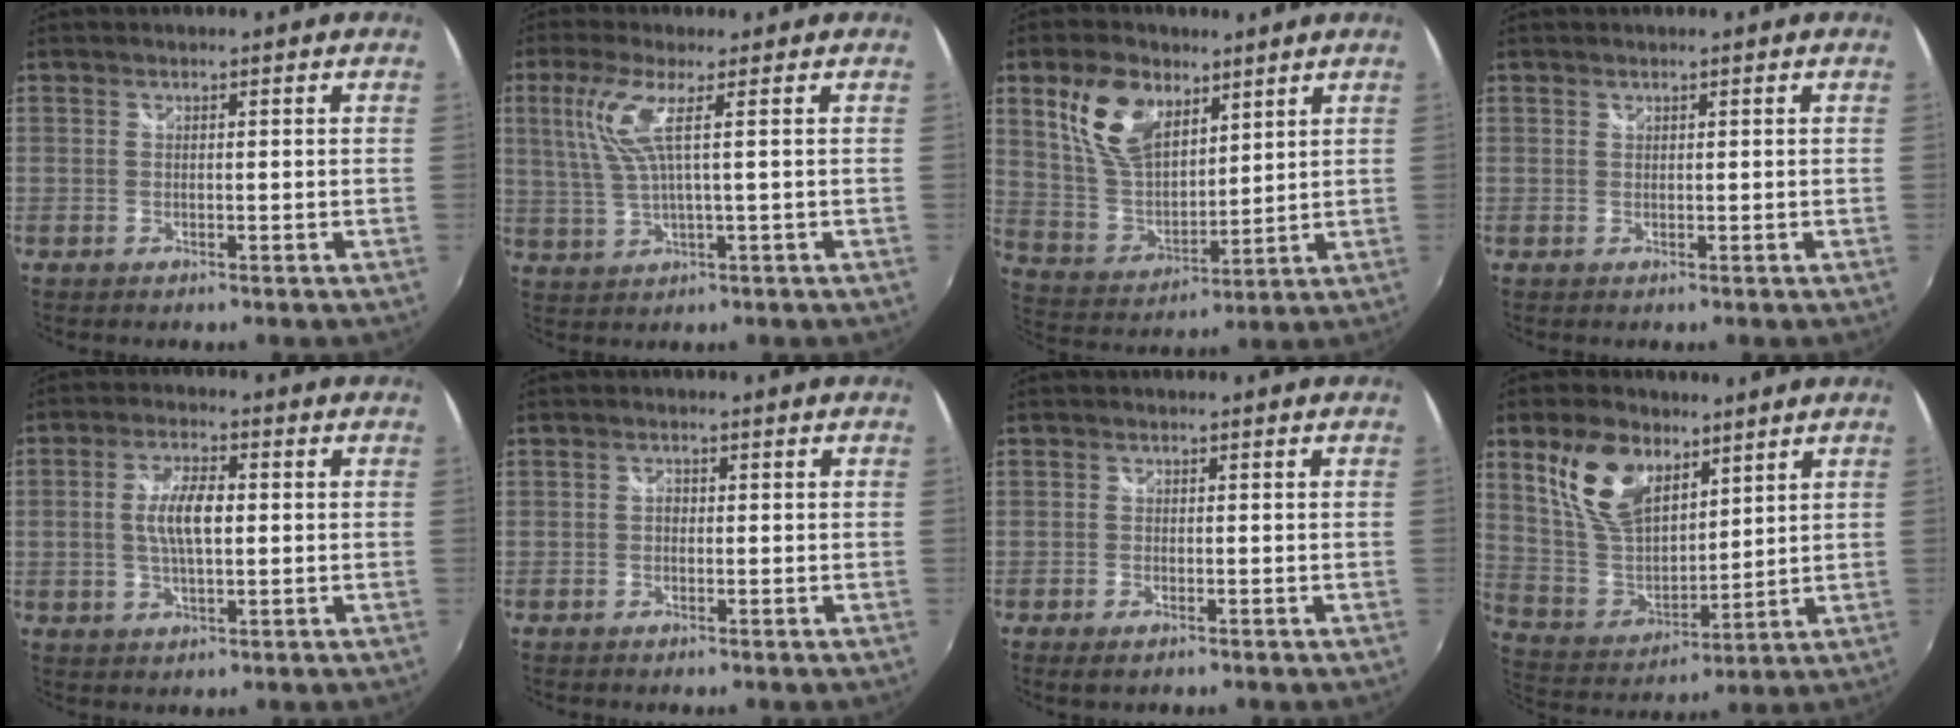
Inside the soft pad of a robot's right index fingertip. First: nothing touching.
{"total": 6.9, "force": [2.1, 0.1, 6.5], "torque": [-0.140, -0.001, 0.052]}
{"total": 14.0, "force": [7.4, 8.0, 8.8], "torque": [-0.179, 0.017, 0.154]}
{"total": 0.0}
{"total": 7.1, "force": [0.3, 2.8, 6.5], "torque": [-0.125, 0.006, 0.007]}
{"total": 1.0, "force": [-0.2, 0.9, 0.4], "torque": [-0.006, 0.002, -0.007]}
{"total": 1.6, "force": [-1.0, 0.7, 1.0], "torque": [-0.021, -0.005, -0.017]}
{"total": 15.0, "force": [8.4, 8.5, 9.2], "torque": [-0.188, 0.014, 0.173]}